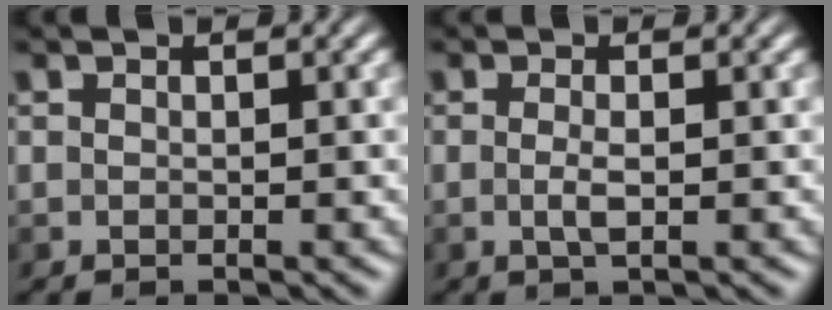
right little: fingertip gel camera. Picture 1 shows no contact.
{"total": 1.3, "force": [-0.3, 0.3, 1.3], "torque": [-0.030, 0.000, -0.003]}